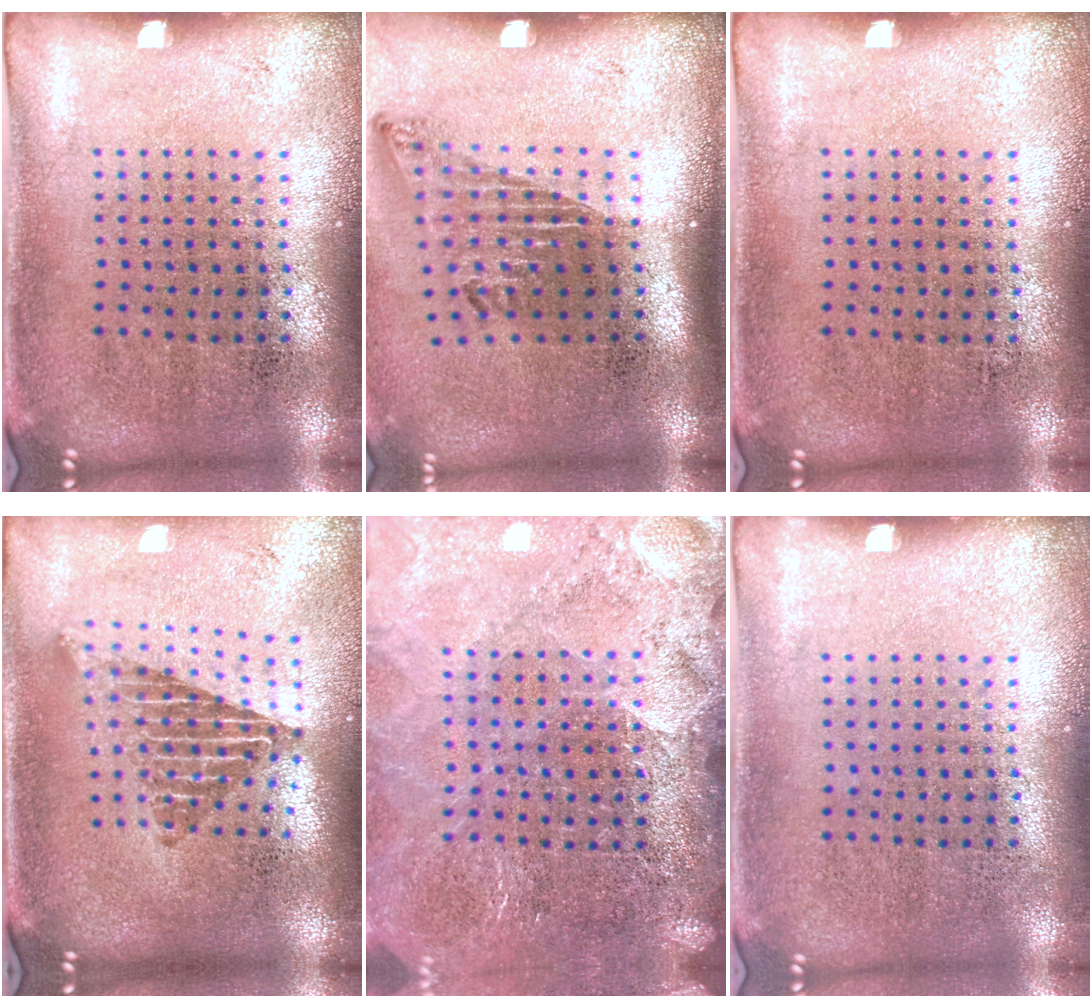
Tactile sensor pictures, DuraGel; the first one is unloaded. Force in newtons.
{"total": 1.7, "press": 1.1, "slide": 1.3}
{"total": 0.0}
{"total": 2.1, "press": 1.5, "slide": 1.4}
{"total": 3.3, "press": 3.0, "slide": 1.3}
{"total": 0.0}